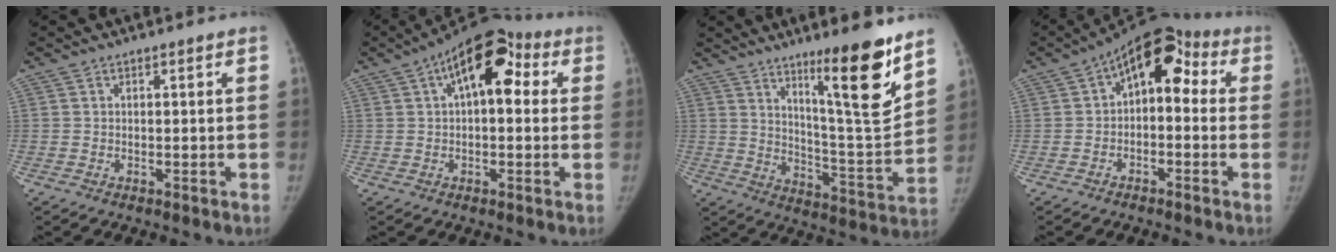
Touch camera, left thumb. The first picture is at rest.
{"total": 13.8, "force": [4.1, 7.0, 11.1], "torque": [-0.141, 0.034, 0.052]}
{"total": 16.6, "force": [10.6, 1.7, 12.6], "torque": [-0.167, -0.086, 0.176]}
{"total": 11.3, "force": [1.2, 6.9, 8.9], "torque": [-0.090, 0.049, 0.000]}